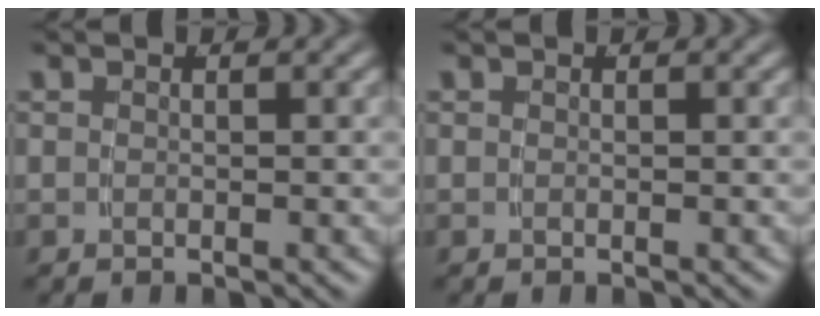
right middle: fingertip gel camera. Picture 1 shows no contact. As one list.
[{"total": 0.0}]